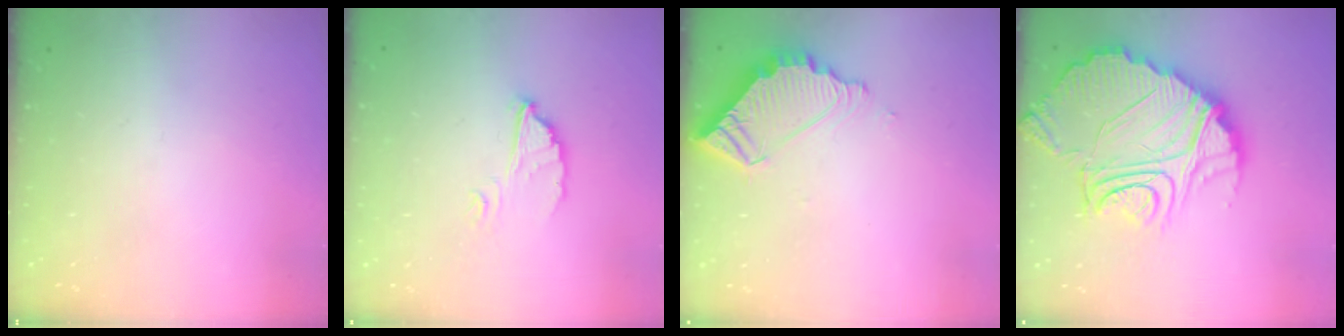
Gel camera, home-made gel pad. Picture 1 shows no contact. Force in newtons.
{"total": 4.6, "press": 4.6, "slide": 0.3}
{"total": 7.3, "press": 7.3, "slide": 0.1}
{"total": 20.6, "press": 20.5, "slide": 2.1}